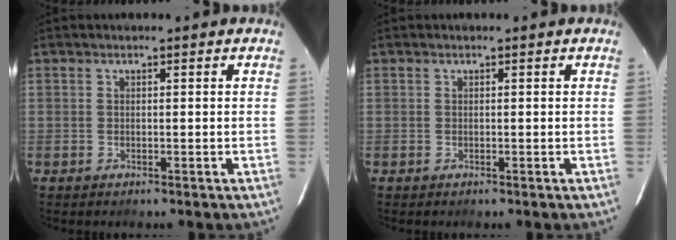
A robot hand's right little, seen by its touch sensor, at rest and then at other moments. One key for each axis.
{"total": 0.0}